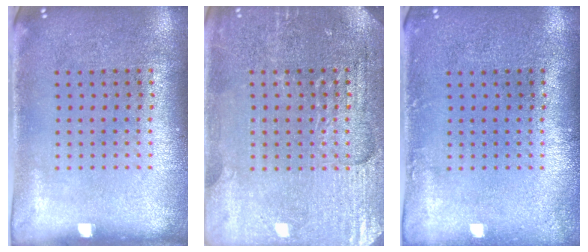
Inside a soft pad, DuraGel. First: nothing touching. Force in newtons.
{"total": 3.7, "press": 3.5, "slide": 1.0}
{"total": 0.7, "press": 0.7, "slide": 0.1}